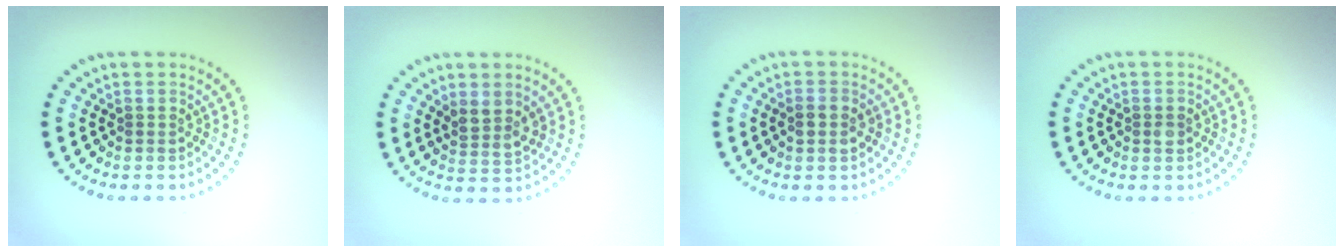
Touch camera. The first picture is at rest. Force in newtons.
{"total": 2.1, "press": 1.7, "slide": 1.1}
{"total": 1.6, "press": 1.5, "slide": 0.5}
{"total": 1.0, "press": 1.0, "slide": 0.2}